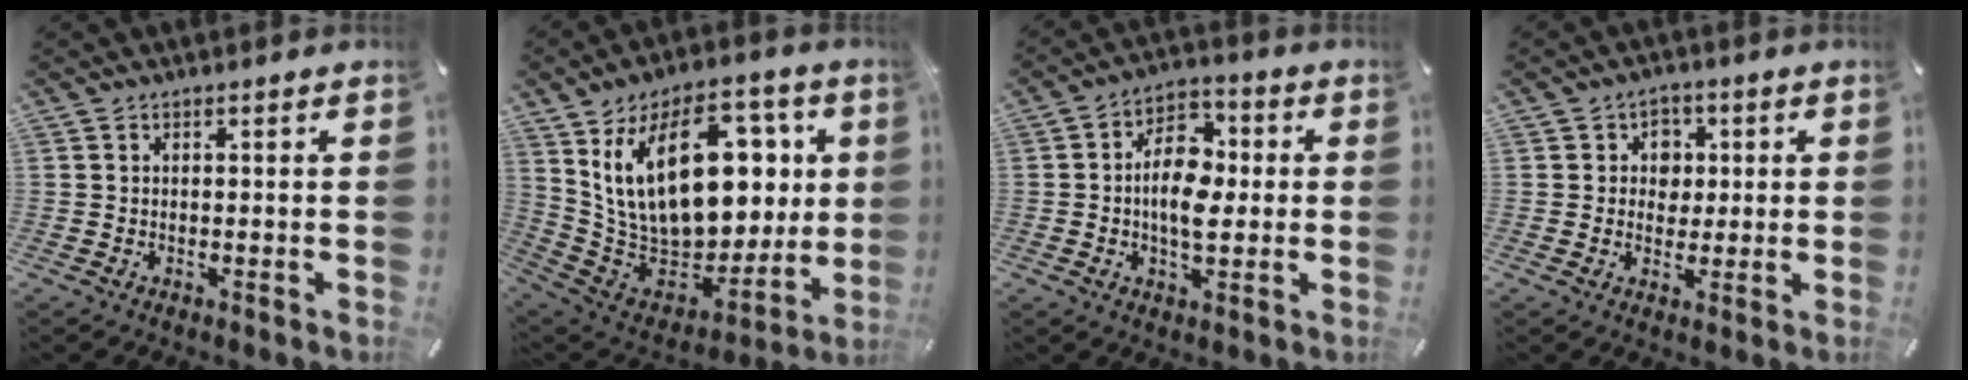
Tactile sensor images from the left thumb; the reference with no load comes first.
{"total": 26.2, "force": [8.0, 16.1, 19.1], "torque": [-0.341, -0.045, 0.145]}
{"total": 10.5, "force": [-0.8, 6.9, 8.0], "torque": [-0.141, 0.008, -0.017]}
{"total": 5.4, "force": [0.5, 5.0, 1.8], "torque": [-0.015, 0.002, 0.002]}